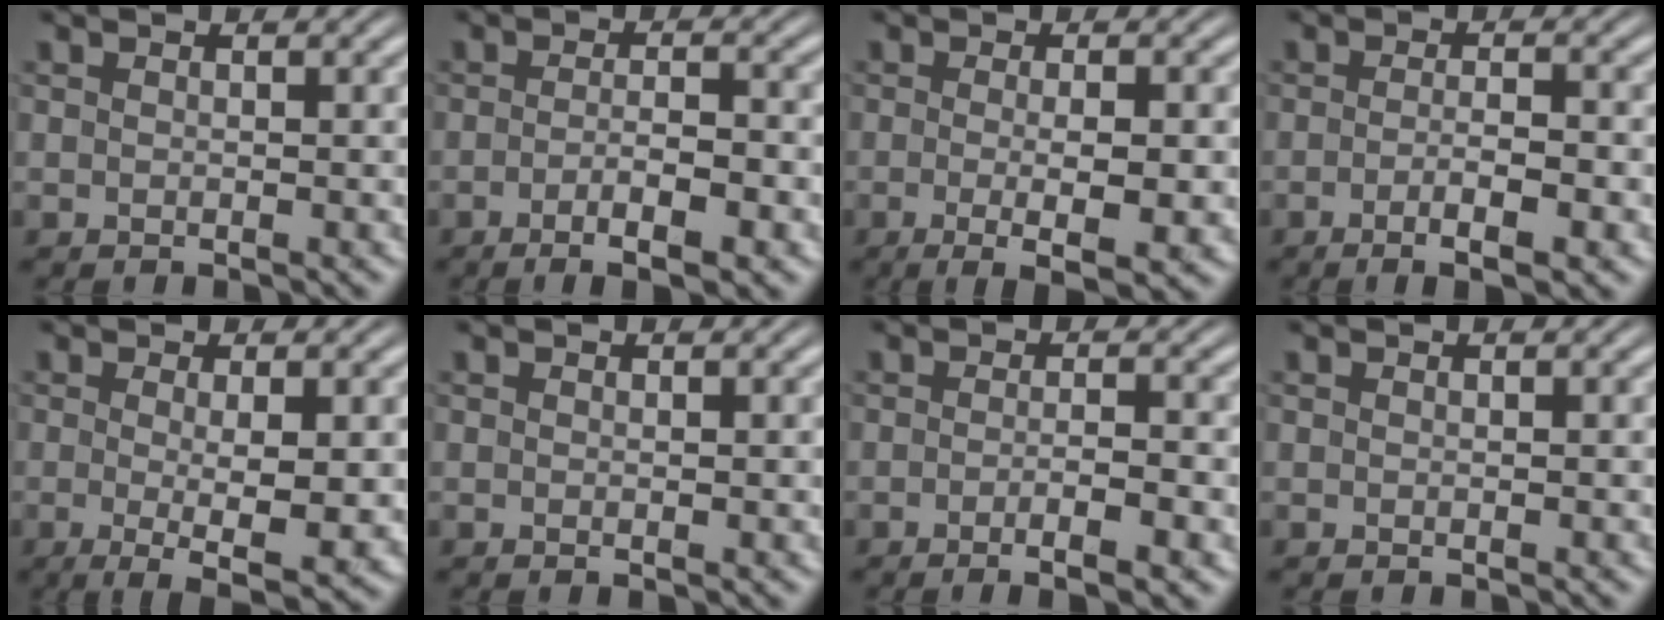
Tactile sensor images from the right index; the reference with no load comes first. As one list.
[{"total": 4.3, "force": [-2.6, 0.7, 3.3], "torque": [-0.050, -0.010, -0.044]}, {"total": 5.4, "force": [-2.8, 1.3, 4.4], "torque": [-0.074, -0.023, -0.033]}, {"total": 3.7, "force": [-2.2, 0.5, 3.0], "torque": [-0.047, -0.008, -0.038]}, {"total": 5.7, "force": [-2.3, 1.5, 5.0], "torque": [-0.086, -0.035, -0.021]}, {"total": 0.0}, {"total": 3.1, "force": [-2.0, 0.2, 2.3], "torque": [-0.033, -0.003, -0.039]}, {"total": 0.0}]